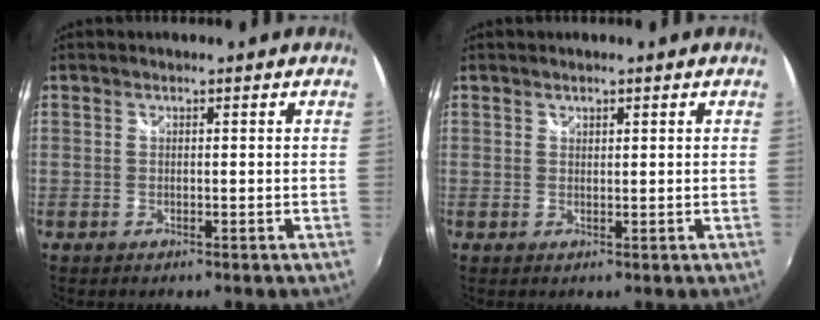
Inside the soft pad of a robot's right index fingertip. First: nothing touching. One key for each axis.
{"total": 0.8, "fx": 0.7, "fy": 0.3, "fz": 0.3, "tx": -0.004, "ty": 0.001, "tz": 0.011}